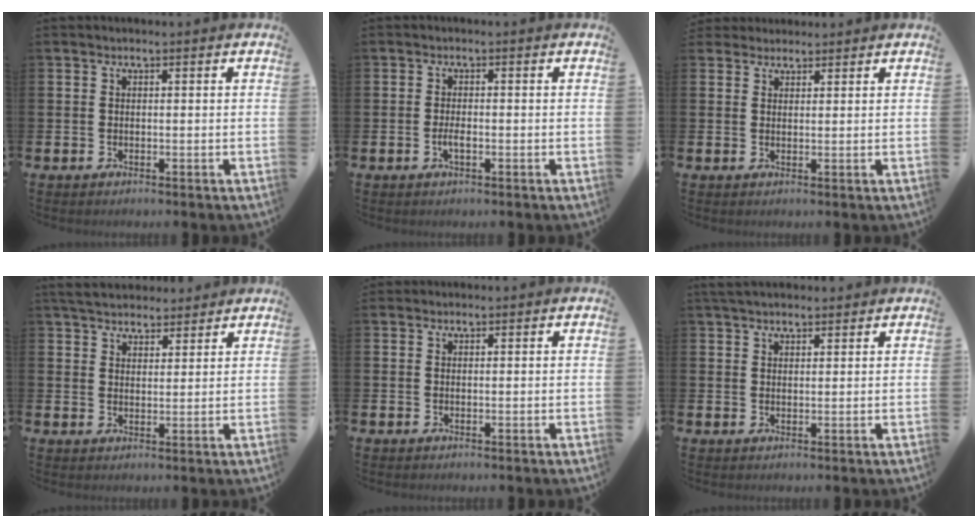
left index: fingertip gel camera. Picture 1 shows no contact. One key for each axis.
{"total": 1.8, "fx": -0.5, "fy": 0.6, "fz": 1.6, "tx": -0.033, "ty": 0.002, "tz": -0.009}
{"total": 2.4, "fx": 2.2, "fy": 0.9, "fz": -0.1, "tx": 0.006, "ty": -0.005, "tz": 0.039}
{"total": 5.0, "fx": 4.9, "fy": 1.3, "fz": 0.4, "tx": -0.019, "ty": -0.021, "tz": 0.089}
{"total": 0.6, "fx": 0.6, "fy": 0.0, "fz": 0.1, "tx": 0.009, "ty": -0.004, "tz": 0.009}
{"total": 3.9, "fx": 3.7, "fy": 1.0, "fz": 0.7, "tx": -0.017, "ty": -0.013, "tz": 0.069}